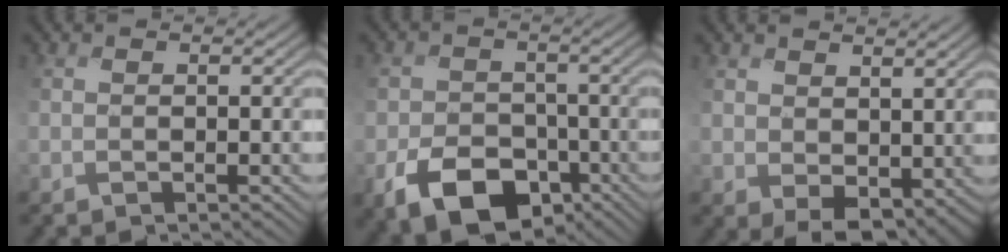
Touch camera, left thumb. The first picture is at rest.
{"total": 9.1, "force": [-4.5, 6.0, 5.1], "torque": [-0.096, -0.020, -0.080]}
{"total": 4.6, "force": [1.3, 3.0, 3.1], "torque": [-0.071, -0.018, 0.036]}